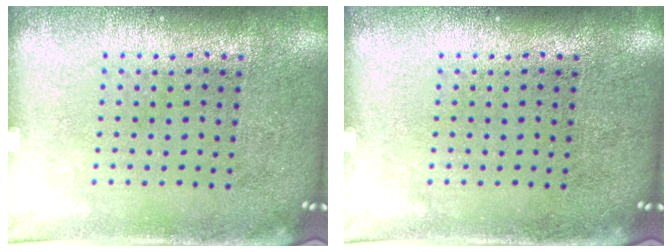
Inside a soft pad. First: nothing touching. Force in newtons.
{"total": 0.0}